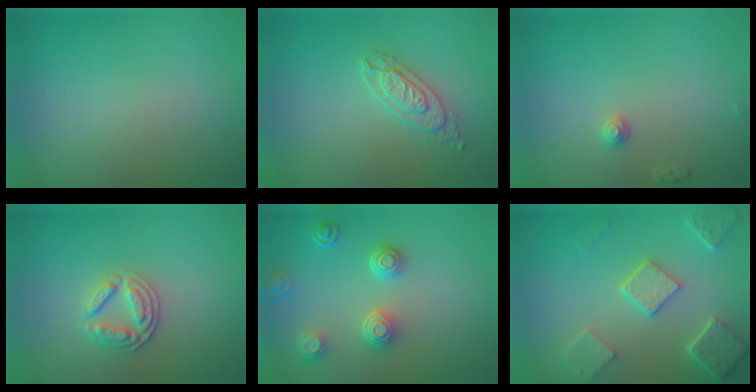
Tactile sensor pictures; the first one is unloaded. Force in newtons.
{"total": 2.6, "press": 2.4, "slide": 1.1}
{"total": 1.0, "press": 1.0, "slide": 0.1}
{"total": 2.6, "press": 2.5, "slide": 0.6}
{"total": 3.9, "press": 3.1, "slide": 2.3}
{"total": 5.1, "press": 3.9, "slide": 3.2}